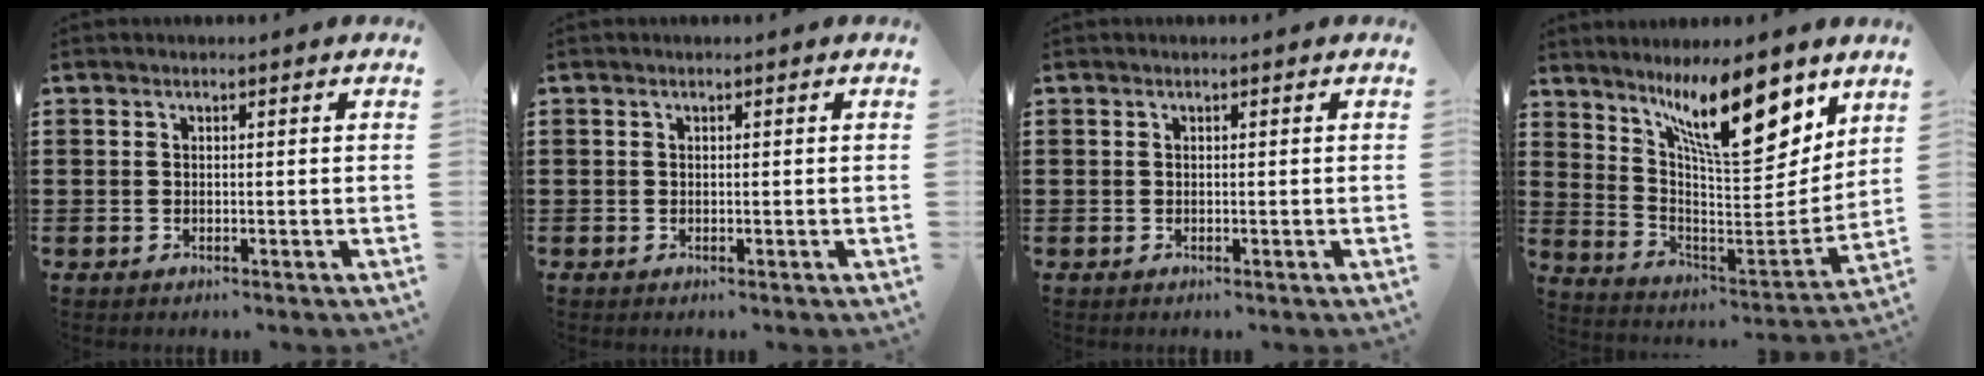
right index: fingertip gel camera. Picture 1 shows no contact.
{"total": 0.0}
{"total": 0.0}
{"total": 14.4, "force": [9.1, 4.2, 10.4], "torque": [-0.174, -0.044, 0.153]}